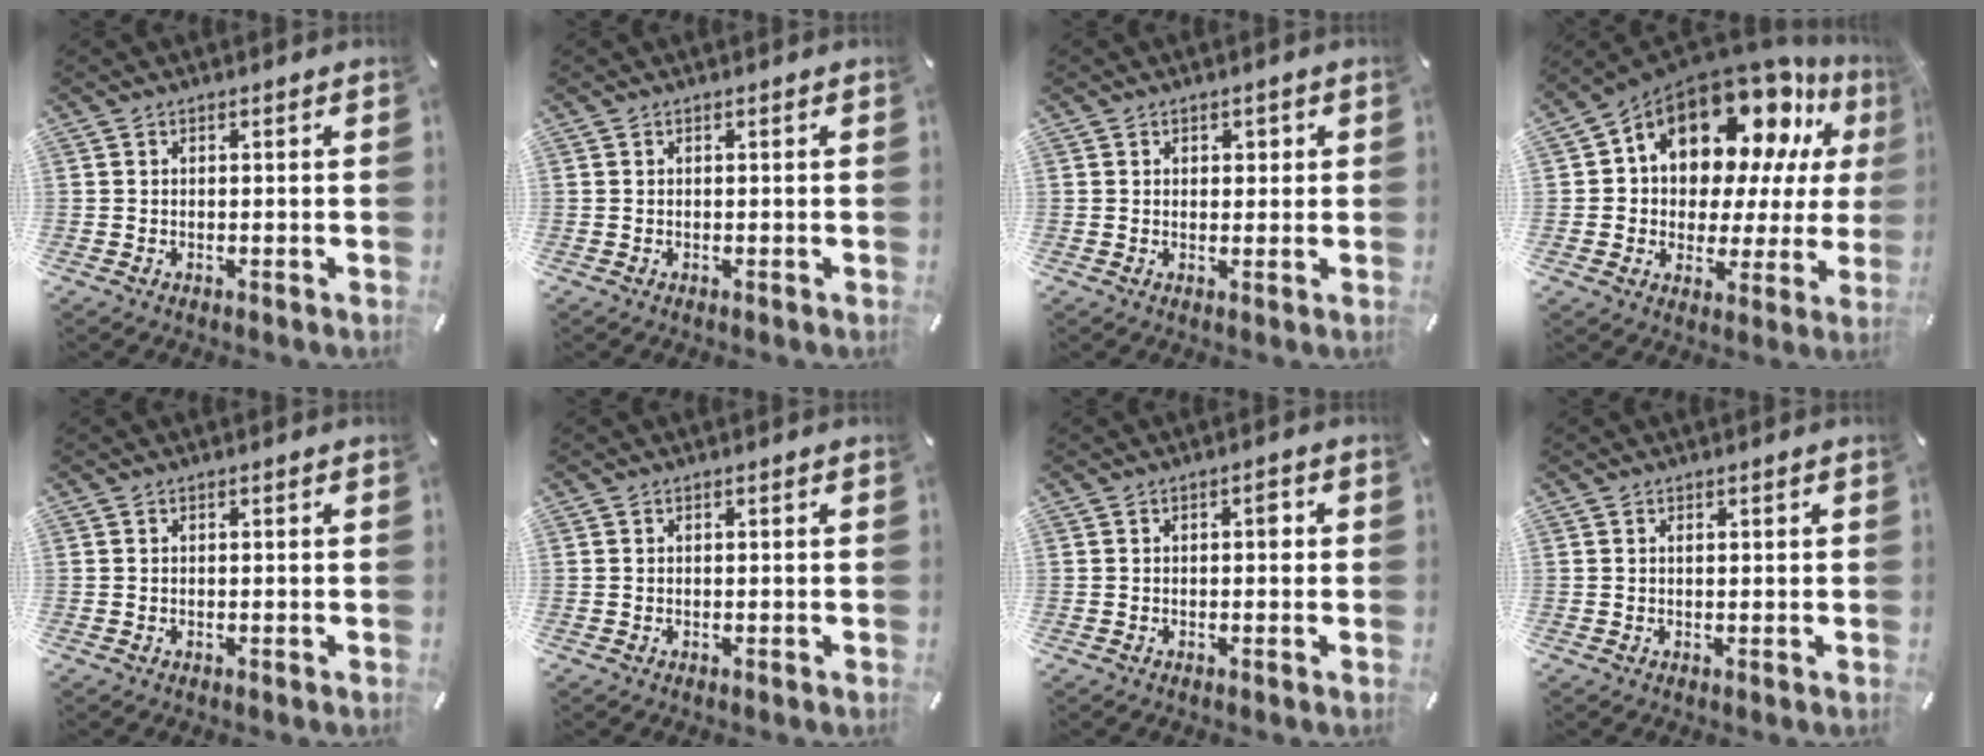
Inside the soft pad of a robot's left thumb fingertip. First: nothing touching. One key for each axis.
{"total": 0.0}
{"total": 1.7, "fx": 0.6, "fy": 1.4, "fz": 0.6, "tx": 0.002, "ty": -0.002, "tz": 0.005}
{"total": 18.5, "fx": 11.9, "fy": 10.2, "fz": 9.8, "tx": -0.175, "ty": -0.093, "tz": 0.207}
{"total": 0.0}
{"total": 0.0}
{"total": 2.3, "fx": 0.2, "fy": 1.2, "fz": 2.0, "tx": -0.026, "ty": 0.003, "tz": -0.003}
{"total": 0.6, "fx": 0.2, "fy": 0.2, "fz": 0.5, "tx": -0.011, "ty": -0.001, "tz": 0.004}